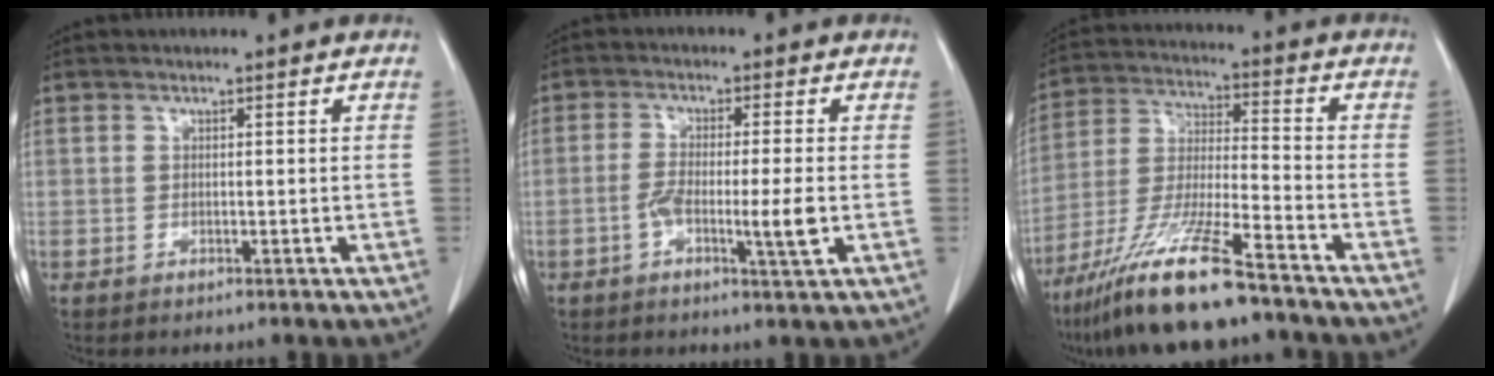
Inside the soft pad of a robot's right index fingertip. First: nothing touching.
{"total": 6.1, "force": [-1.7, 0.2, 5.9], "torque": [-0.105, -0.006, -0.028]}
{"total": 14.9, "force": [-11.0, 0.7, 10.1], "torque": [-0.210, -0.035, -0.204]}